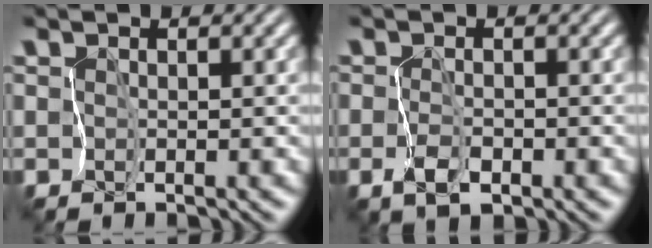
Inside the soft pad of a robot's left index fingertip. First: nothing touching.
{"total": 2.0, "force": [-1.0, 1.1, 1.4], "torque": [-0.028, -0.007, -0.020]}